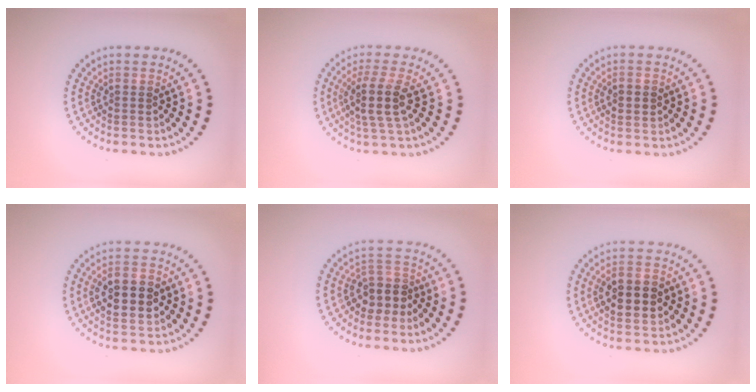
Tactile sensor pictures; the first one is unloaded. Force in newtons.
{"total": 3.3, "press": 2.7, "slide": 1.9}
{"total": 1.8, "press": 1.8, "slide": 0.2}
{"total": 4.6, "press": 4.6, "slide": 0.1}
{"total": 3.0, "press": 2.5, "slide": 1.7}
{"total": 4.4, "press": 4.4, "slide": 0.2}